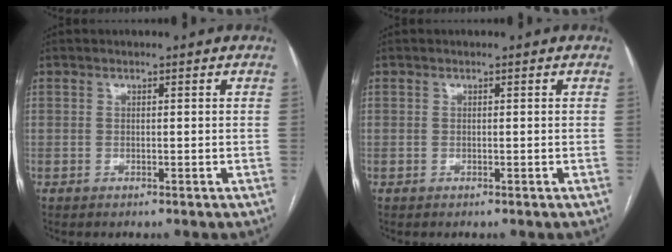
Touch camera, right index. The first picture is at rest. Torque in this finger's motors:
{"motor_torque": [-0.01, 0.00, -0.03, 0.01]}